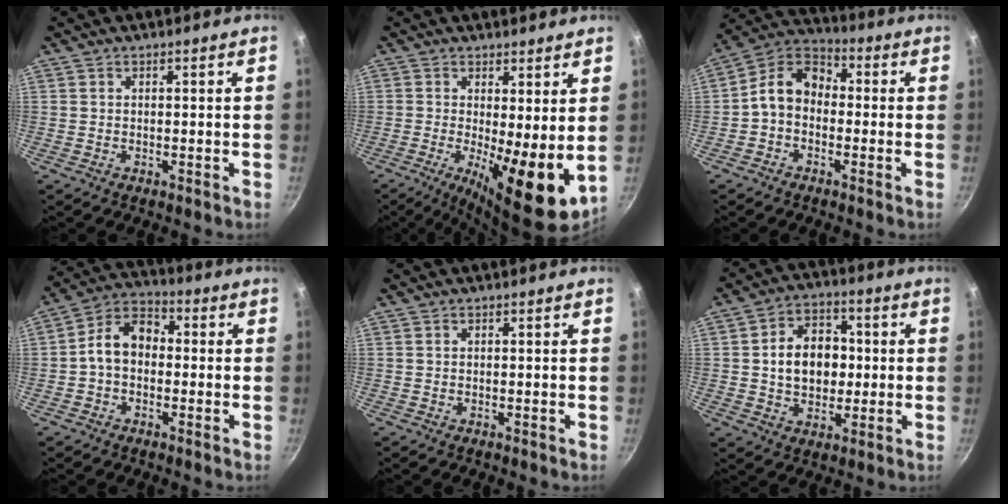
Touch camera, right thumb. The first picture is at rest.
{"total": 12.2, "force": [-0.4, 3.8, 11.6], "torque": [-0.168, -0.023, -0.003]}
{"total": 9.2, "force": [-1.1, 6.9, 5.9], "torque": [-0.086, 0.041, -0.044]}
{"total": 8.9, "force": [-0.6, 6.5, 6.1], "torque": [-0.084, 0.036, -0.031]}
{"total": 0.0}
{"total": 11.8, "force": [0.5, 9.0, 7.7], "torque": [-0.089, 0.017, 0.004]}